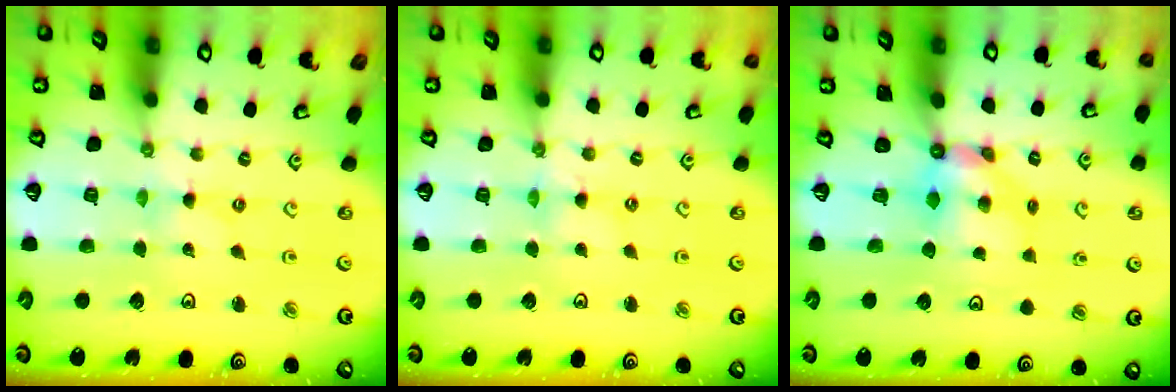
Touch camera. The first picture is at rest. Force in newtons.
{"total": 1.0, "press": 0.9, "slide": 0.2}
{"total": 5.0, "press": 5.0, "slide": 0.3}